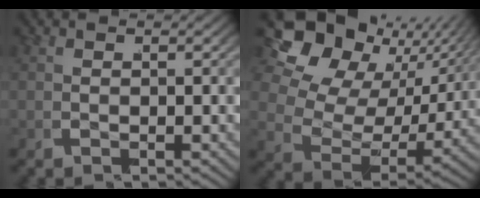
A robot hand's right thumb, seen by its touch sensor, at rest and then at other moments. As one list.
[{"total": 11.0, "force": [3.0, 7.5, 7.5], "torque": [-0.158, -0.006, 0.036]}]